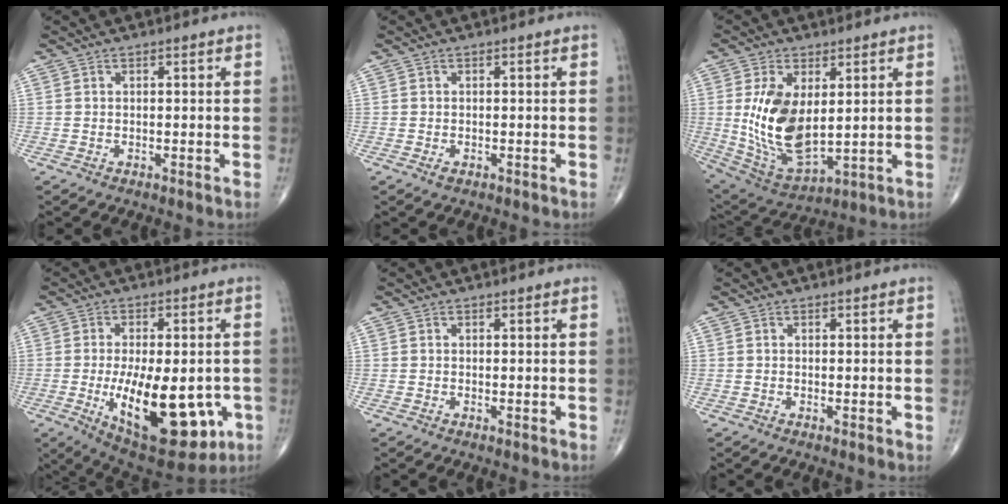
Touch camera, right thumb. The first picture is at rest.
{"total": 0.8, "force": [-0.4, 0.4, 0.5], "torque": [-0.012, -0.002, -0.007]}
{"total": 15.0, "force": [1.9, 7.9, 12.6], "torque": [-0.236, -0.018, 0.057]}
{"total": 21.0, "force": [-5.2, 9.6, 17.9], "torque": [-0.254, -0.016, -0.052]}
{"total": 0.6, "force": [0.0, 0.2, 0.6], "torque": [-0.012, -0.003, -0.003]}
{"total": 0.9, "force": [0.1, 0.3, 0.9], "torque": [-0.015, -0.004, -0.002]}